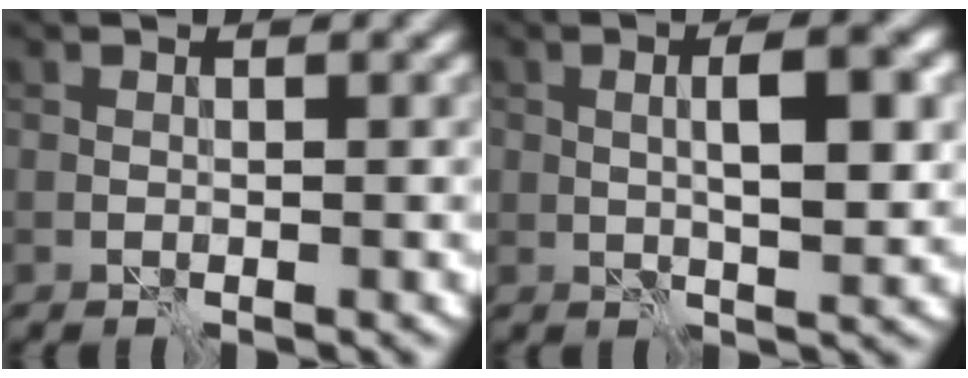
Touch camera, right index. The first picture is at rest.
{"total": 5.0, "force": [0.6, 1.5, 4.7], "torque": [-0.079, 0.005, 0.011]}